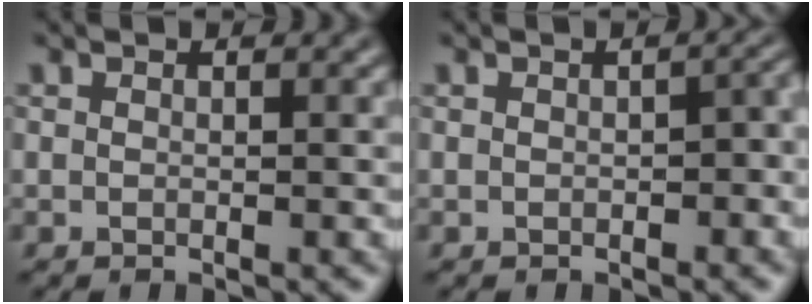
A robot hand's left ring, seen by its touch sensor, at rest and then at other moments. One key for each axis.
{"total": 1.9, "fx": -0.3, "fy": 1.0, "fz": 1.6, "tx": -0.020, "ty": 0.001, "tz": -0.004}